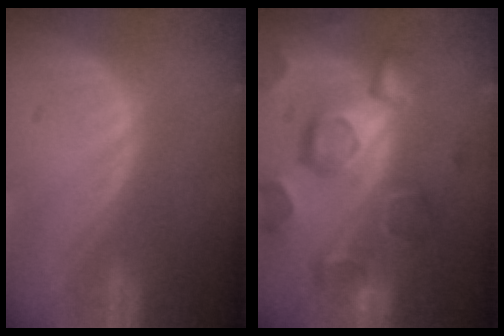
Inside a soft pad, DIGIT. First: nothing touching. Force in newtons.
{"total": 12.5, "press": 10.8, "slide": 6.2}